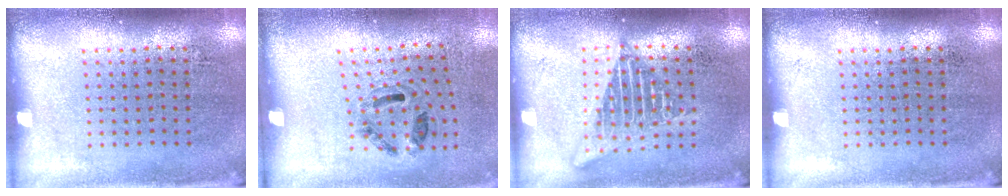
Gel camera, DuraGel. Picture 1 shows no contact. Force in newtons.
{"total": 1.2, "press": 0.7, "slide": 0.9}
{"total": 2.5, "press": 2.5, "slide": 0.2}
{"total": 0.0}